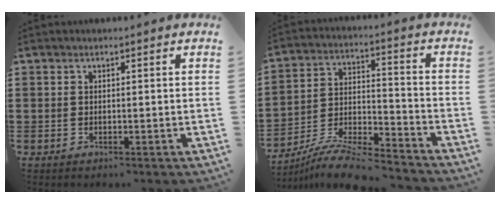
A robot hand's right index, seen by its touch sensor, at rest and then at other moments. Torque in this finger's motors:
{"motor_torque": [-0.07, 0.17, 0.11, 0.00]}